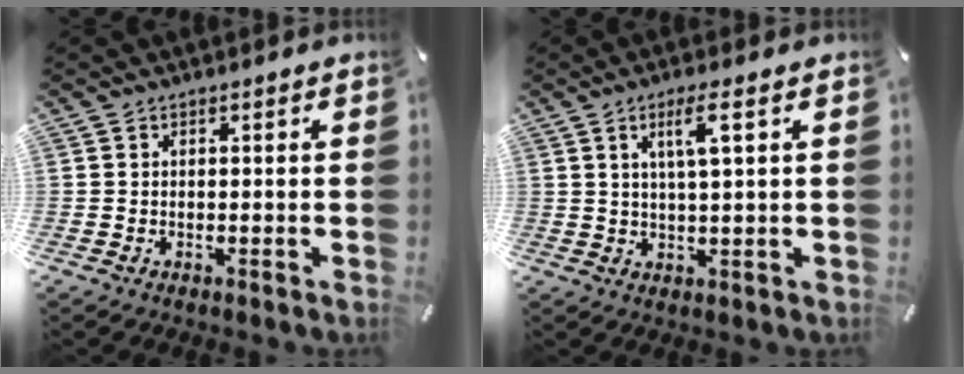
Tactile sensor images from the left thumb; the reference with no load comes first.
{"total": 6.3, "force": [2.6, 0.6, 5.7], "torque": [-0.117, -0.005, 0.036]}